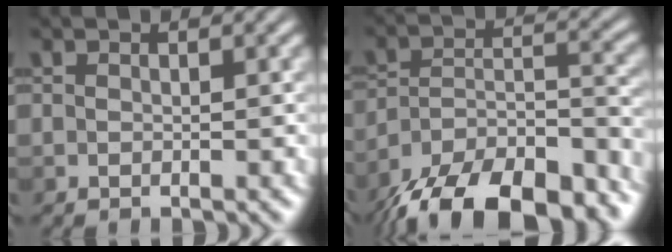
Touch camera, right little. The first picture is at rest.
{"total": 13.7, "force": [-11.6, 4.4, 5.9], "torque": [-0.115, -0.017, -0.185]}